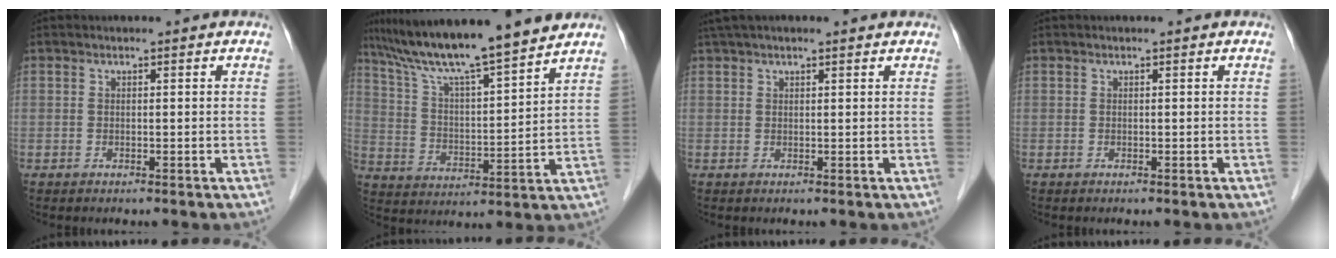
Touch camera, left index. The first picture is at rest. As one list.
[{"total": 15.5, "force": [13.4, -0.3, 7.8], "torque": [-0.138, 0.009, 0.227]}, {"total": 4.9, "force": [3.9, 0.9, 2.8], "torque": [-0.049, 0.044, 0.065]}, {"total": 0.0}]